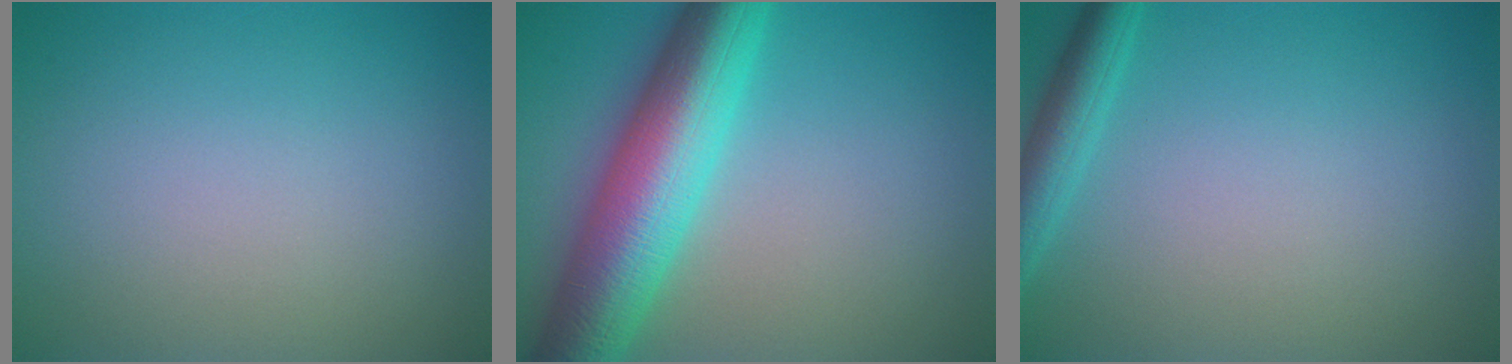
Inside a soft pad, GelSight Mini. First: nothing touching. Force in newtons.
{"total": 10.2, "press": 10.2, "slide": 0.0}
{"total": 3.0, "press": 2.9, "slide": 0.2}